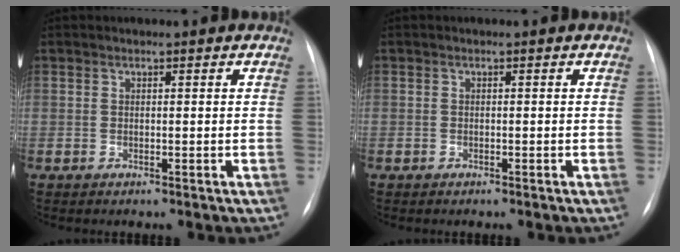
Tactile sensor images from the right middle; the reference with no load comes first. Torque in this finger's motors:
{"motor_torque": [1.05, -0.92, 0.04, -0.10]}